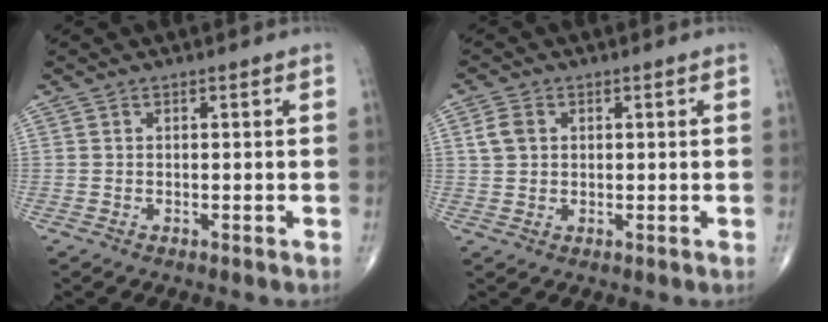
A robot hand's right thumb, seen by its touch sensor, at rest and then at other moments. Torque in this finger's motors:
{"motor_torque": [-0.02, 0.05, 0.03, 0.01, 0.04]}